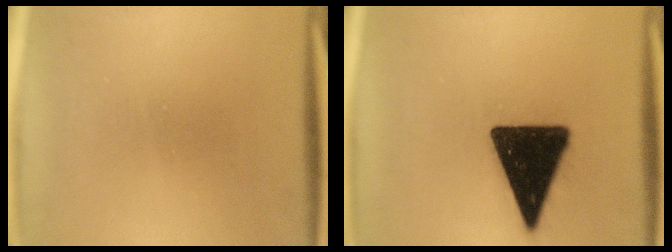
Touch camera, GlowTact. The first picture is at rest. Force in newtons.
{"total": 17.1}